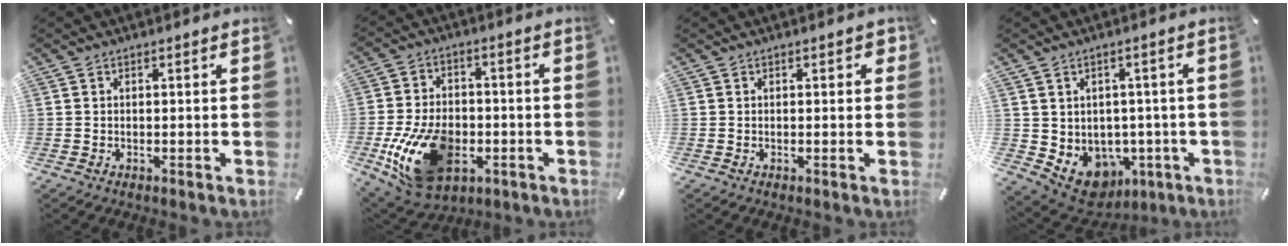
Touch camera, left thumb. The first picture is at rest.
{"total": 18.0, "force": [-5.0, 12.1, 12.3], "torque": [-0.248, 0.010, -0.080]}
{"total": 0.9, "force": [0.2, 0.7, 0.6], "torque": [-0.003, 0.002, 0.001]}
{"total": 6.8, "force": [-1.0, 6.4, 2.0], "torque": [-0.043, -0.021, -0.005]}